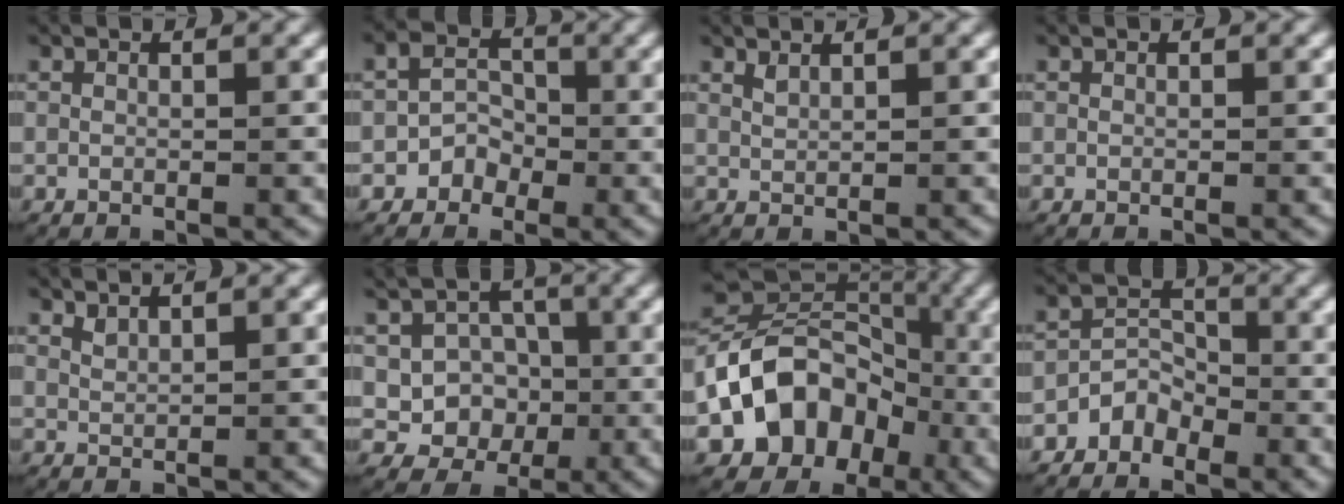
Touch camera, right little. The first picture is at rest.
{"total": 3.5, "force": [-1.3, 3.2, 0.7], "torque": [-0.019, -0.002, -0.028]}
{"total": 1.1, "force": [1.0, 0.2, 0.5], "torque": [-0.014, 0.001, 0.022]}
{"total": 0.0}
{"total": 1.6, "force": [1.4, 0.3, 0.6], "torque": [-0.014, 0.000, 0.030]}
{"total": 8.2, "force": [-2.1, 7.7, 1.8], "torque": [-0.056, -0.036, -0.038]}
{"total": 13.5, "force": [-4.0, 10.7, 7.2], "torque": [-0.135, -0.034, -0.053]}
{"total": 3.7, "force": [-2.3, 2.7, 1.0], "torque": [-0.023, -0.004, -0.048]}